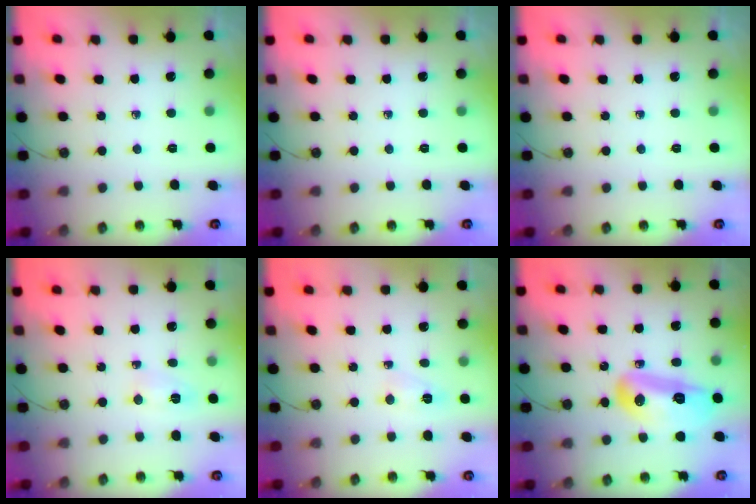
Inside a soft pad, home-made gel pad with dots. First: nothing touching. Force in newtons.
{"total": 0.0}
{"total": 0.0}
{"total": 3.3, "press": 3.0, "slide": 1.3}
{"total": 3.4, "press": 3.4, "slide": 0.6}
{"total": 15.8, "press": 14.9, "slide": 5.4}